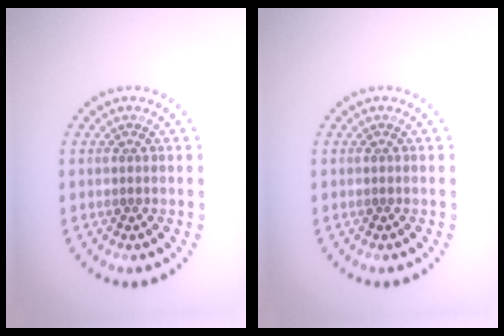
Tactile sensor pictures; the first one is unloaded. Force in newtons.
{"total": 0.0}